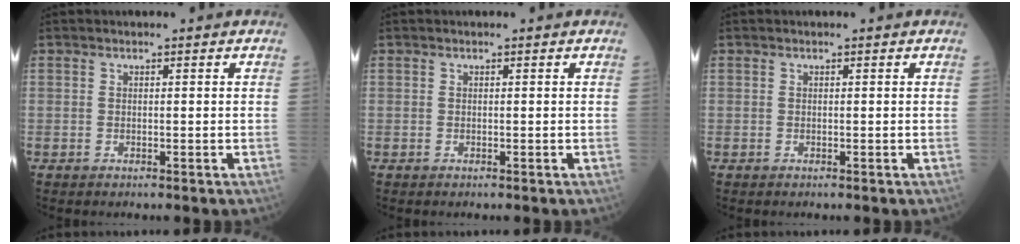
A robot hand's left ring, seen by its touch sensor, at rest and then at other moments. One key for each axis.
{"total": 0.0}
{"total": 0.0}